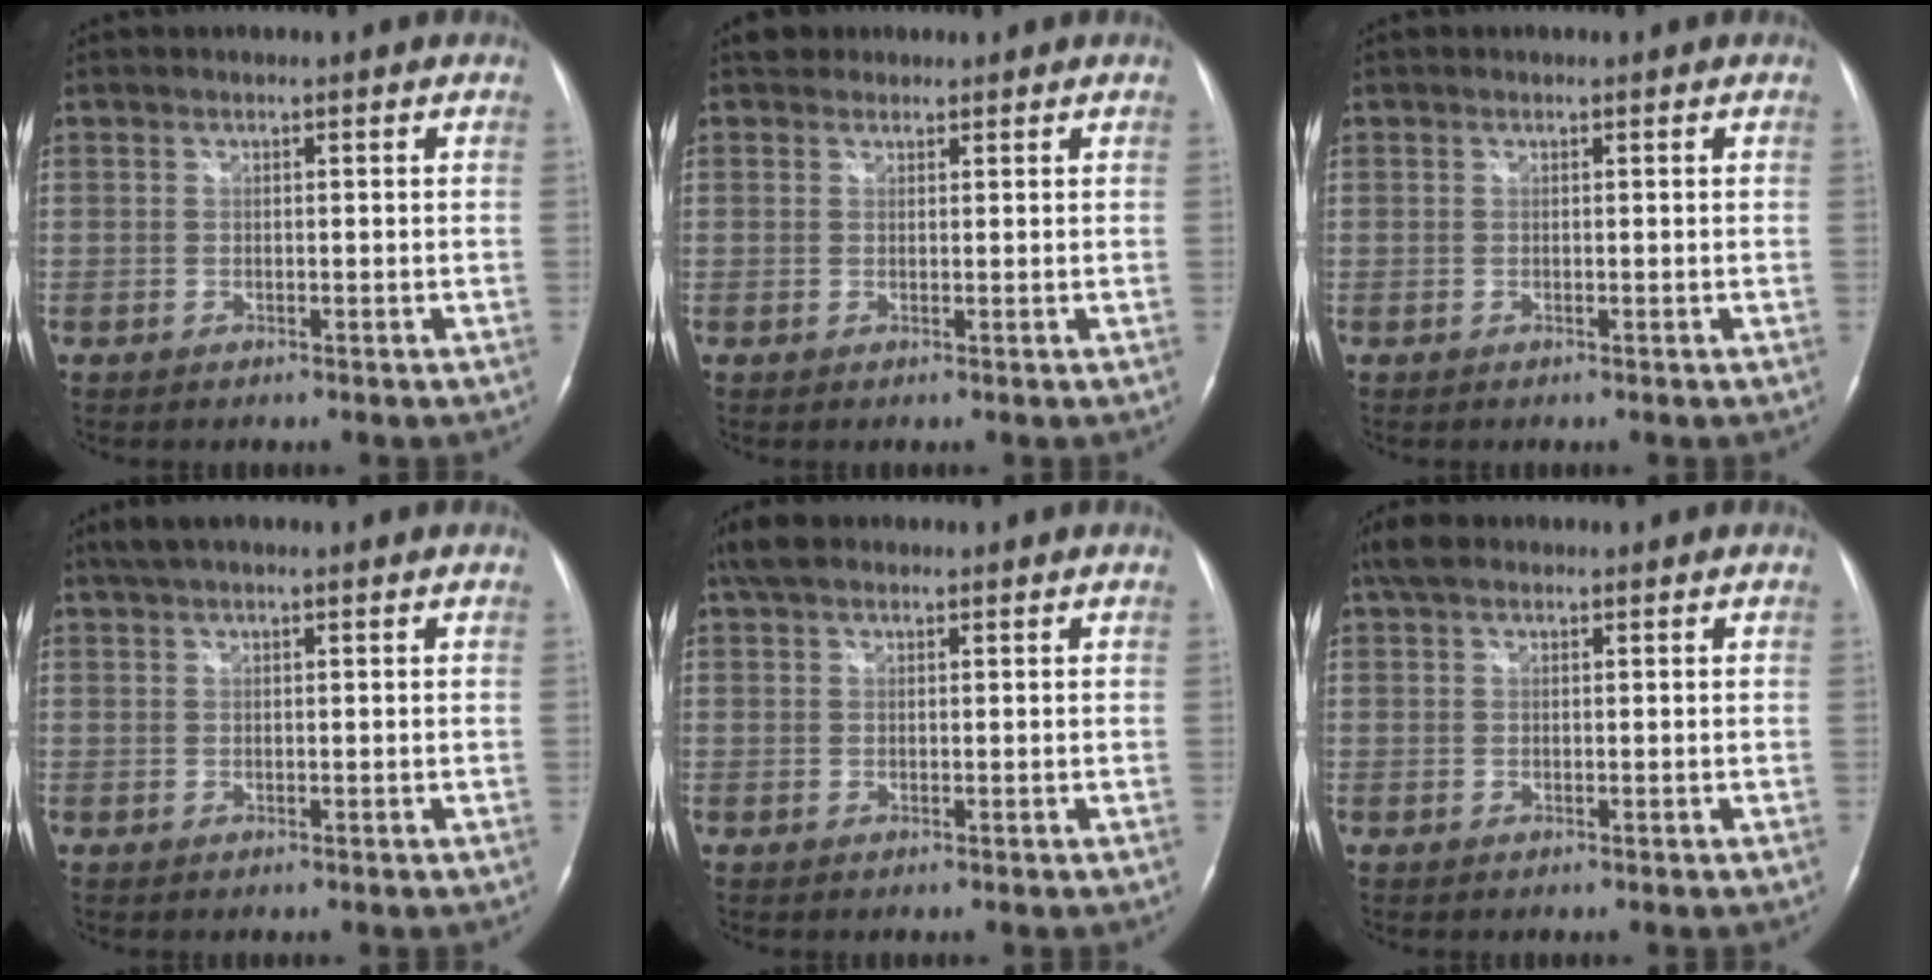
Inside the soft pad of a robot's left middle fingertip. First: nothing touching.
{"total": 2.2, "force": [1.7, 1.3, 0.1], "torque": [0.000, 0.015, 0.025]}
{"total": 0.0}
{"total": 3.5, "force": [2.7, 0.8, 2.2], "torque": [-0.044, 0.027, 0.049]}
{"total": 3.4, "force": [2.5, 1.7, 1.6], "torque": [-0.039, 0.025, 0.047]}
{"total": 3.1, "force": [2.2, 1.5, 1.6], "torque": [-0.039, 0.026, 0.042]}